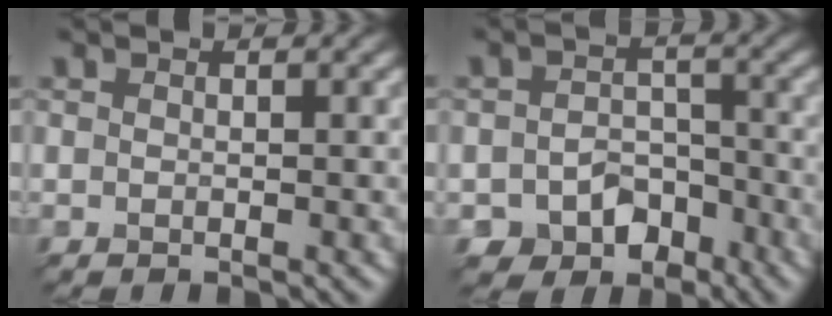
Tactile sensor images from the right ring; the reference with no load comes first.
{"total": 3.0, "force": [-2.5, 1.7, 0.0], "torque": [-0.009, 0.006, -0.022]}